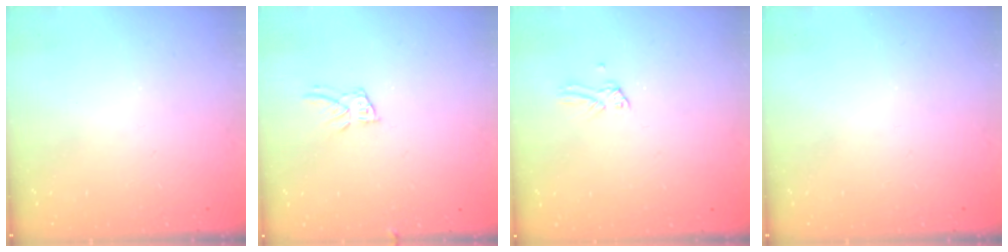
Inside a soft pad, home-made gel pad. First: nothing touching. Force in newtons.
{"total": 6.7, "press": 6.7, "slide": 0.4}
{"total": 0.0}
{"total": 0.0}